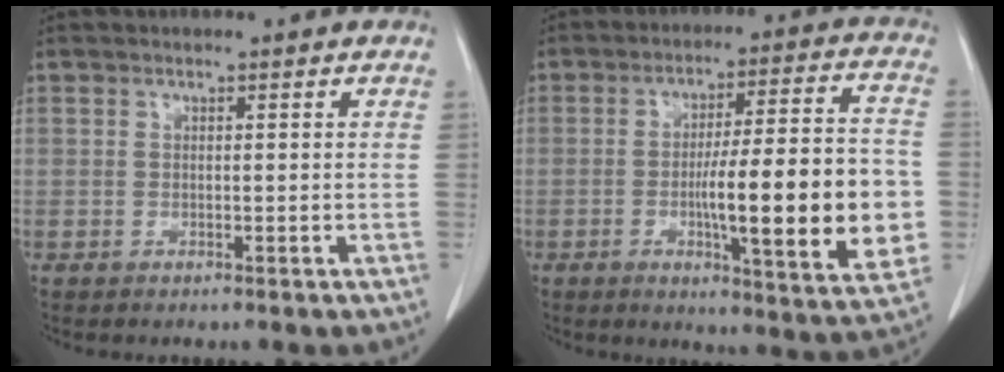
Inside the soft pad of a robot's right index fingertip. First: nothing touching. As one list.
[{"total": 18.4, "force": [-3.1, 2.1, 18.0], "torque": [-0.234, 0.007, -0.037]}]